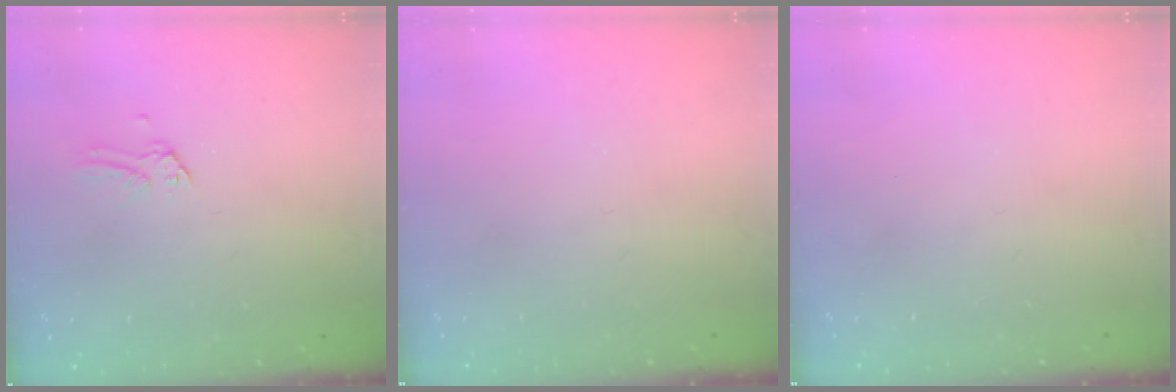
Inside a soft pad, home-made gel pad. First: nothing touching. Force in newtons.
{"total": 0.0}
{"total": 0.0}